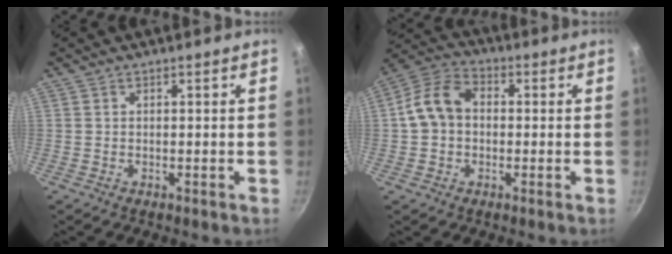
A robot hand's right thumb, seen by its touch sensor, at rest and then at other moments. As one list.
[{"total": 9.3, "force": [0.1, 7.2, 5.9], "torque": [-0.087, 0.027, -0.016]}]